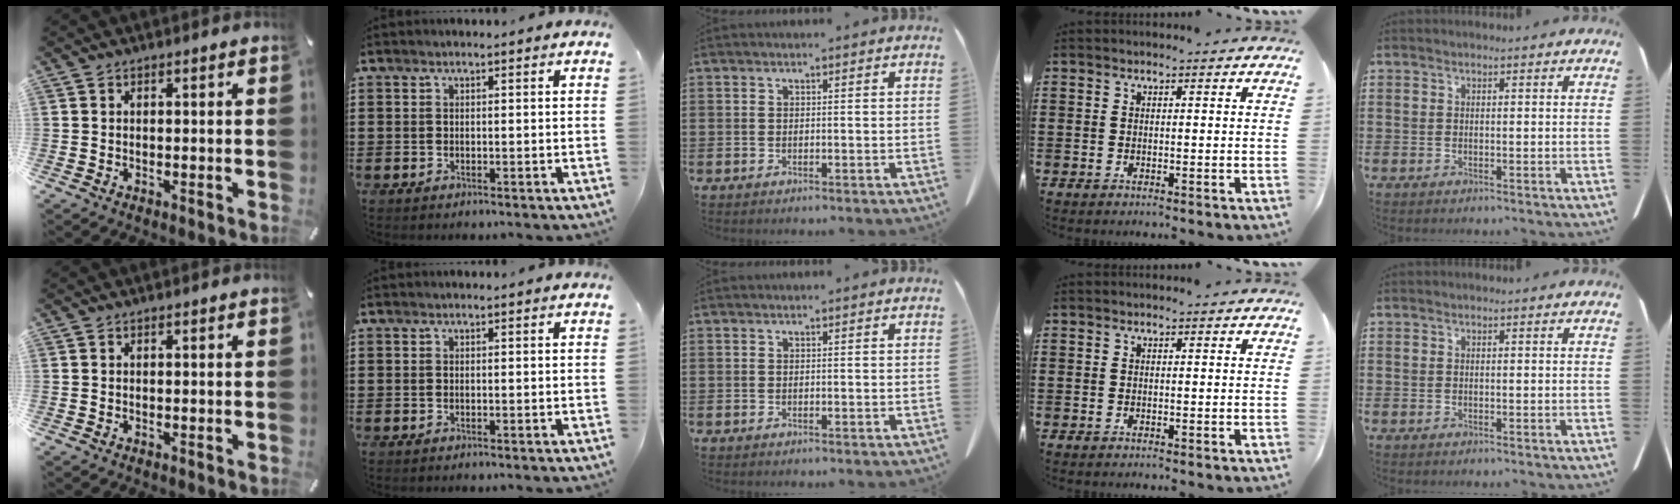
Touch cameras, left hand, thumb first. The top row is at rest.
{}